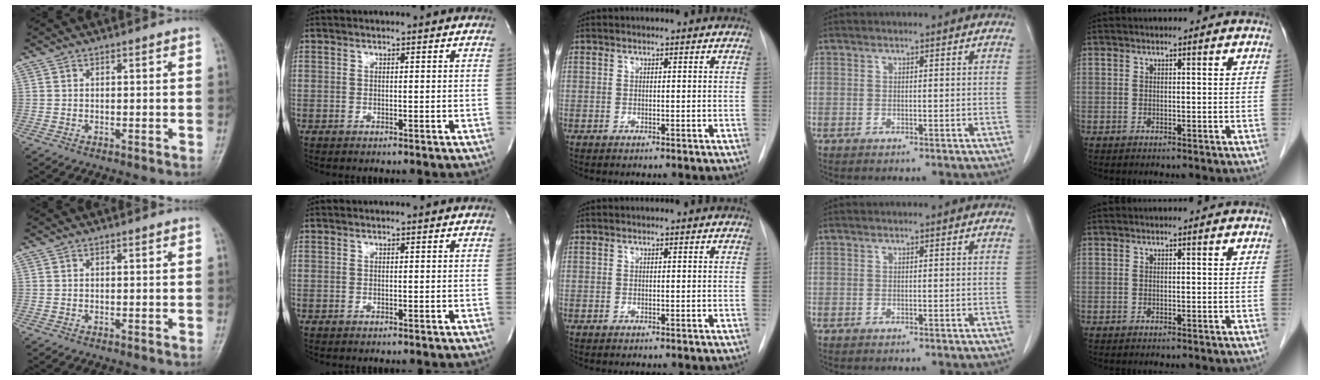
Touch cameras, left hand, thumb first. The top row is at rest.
{}